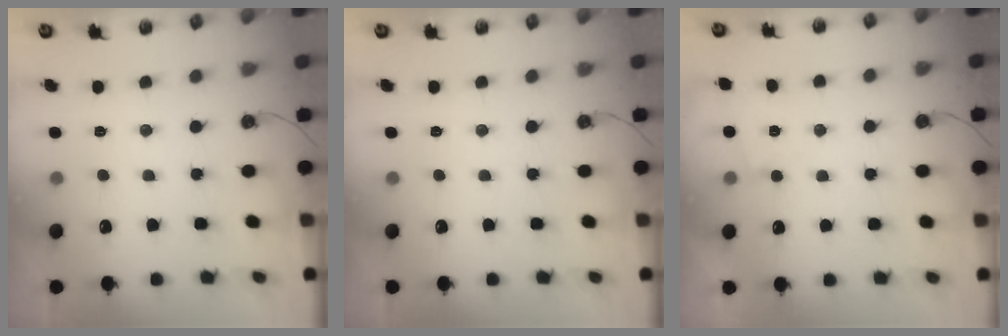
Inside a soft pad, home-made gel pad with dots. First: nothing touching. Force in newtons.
{"total": 0.0}
{"total": 1.5, "press": 1.4, "slide": 0.4}